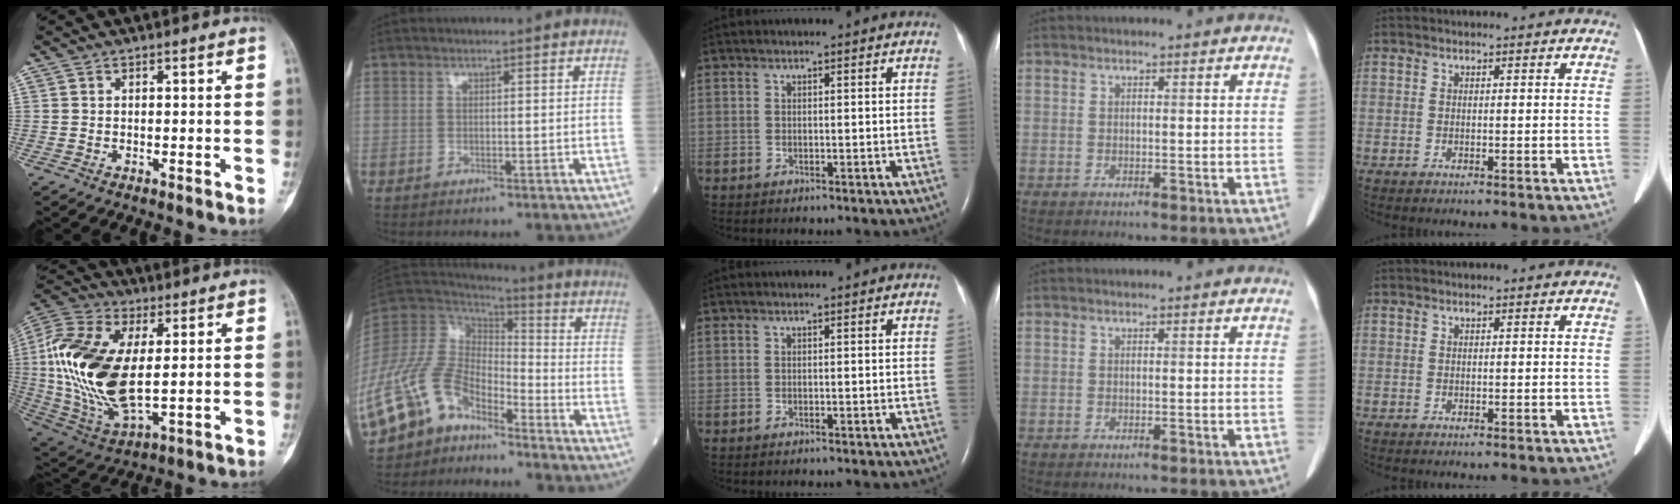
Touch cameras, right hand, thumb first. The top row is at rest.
{"thumb": {"total": 22.4, "force": [2.4, 11.5, 19.1], "torque": [-0.407, -0.010, 0.046]}, "index": {"total": 14.5, "force": [-10.4, 7.4, 7.0], "torque": [-0.158, 0.026, -0.203]}}